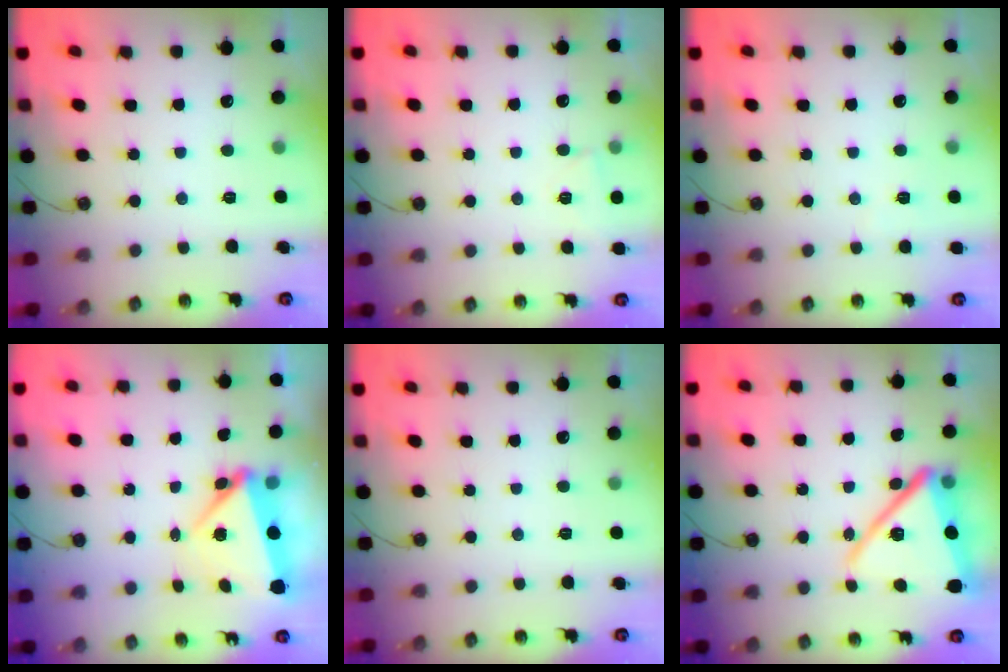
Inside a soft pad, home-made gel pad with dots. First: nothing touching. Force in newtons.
{"total": 5.3, "press": 1.7, "slide": 5.1}
{"total": 2.3, "press": 2.2, "slide": 0.5}
{"total": 5.3, "press": 5.3, "slide": 0.2}
{"total": 0.0}
{"total": 19.7, "press": 19.6, "slide": 1.8}